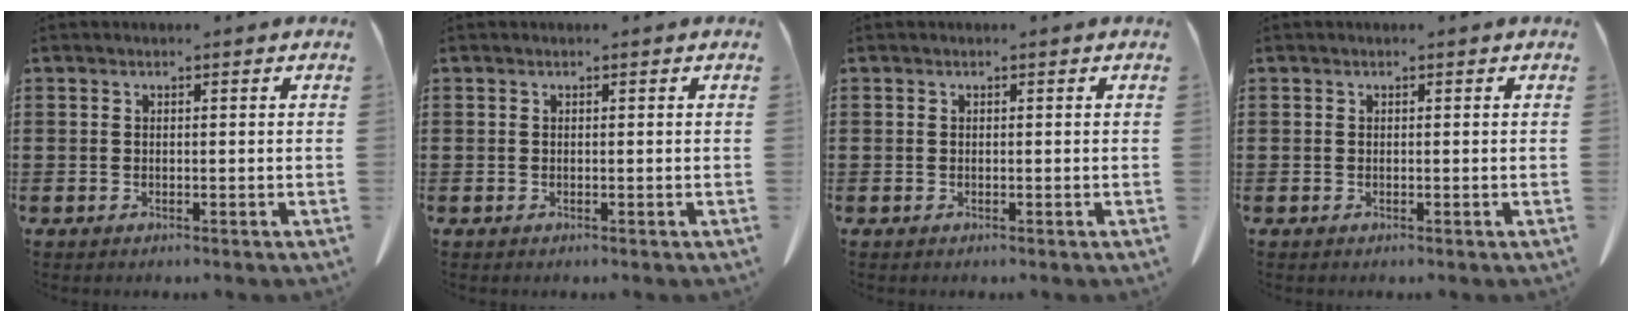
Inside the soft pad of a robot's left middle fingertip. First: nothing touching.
{"total": 0.0}
{"total": 0.0}
{"total": 0.0}